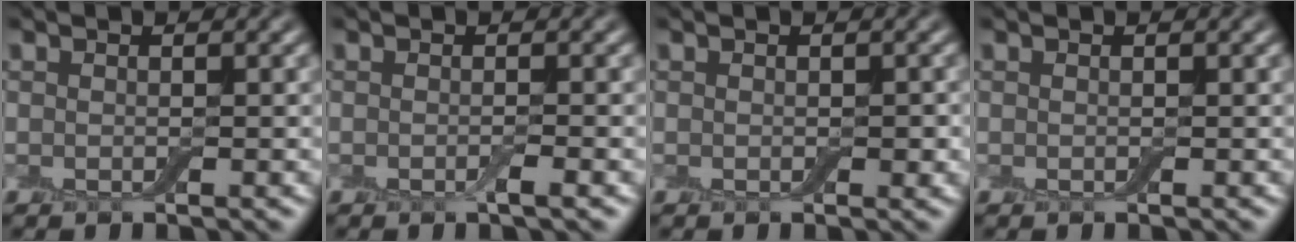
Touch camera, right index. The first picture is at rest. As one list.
[{"total": 0.9, "force": [-0.4, 0.0, 0.8], "torque": [-0.014, -0.002, -0.008]}, {"total": 0.9, "force": [0.0, 0.6, 0.6], "torque": [-0.008, -0.002, 0.000]}, {"total": 0.0}]